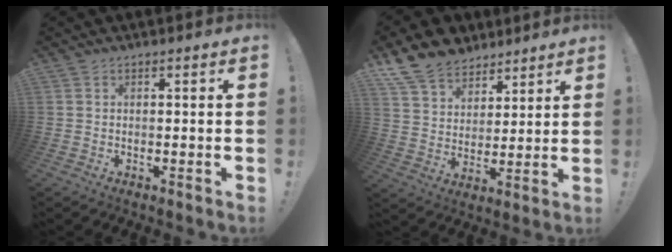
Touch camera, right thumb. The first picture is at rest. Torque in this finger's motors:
{"motor_torque": [-0.05, 2.37, 0.40, 0.78, 0.05]}